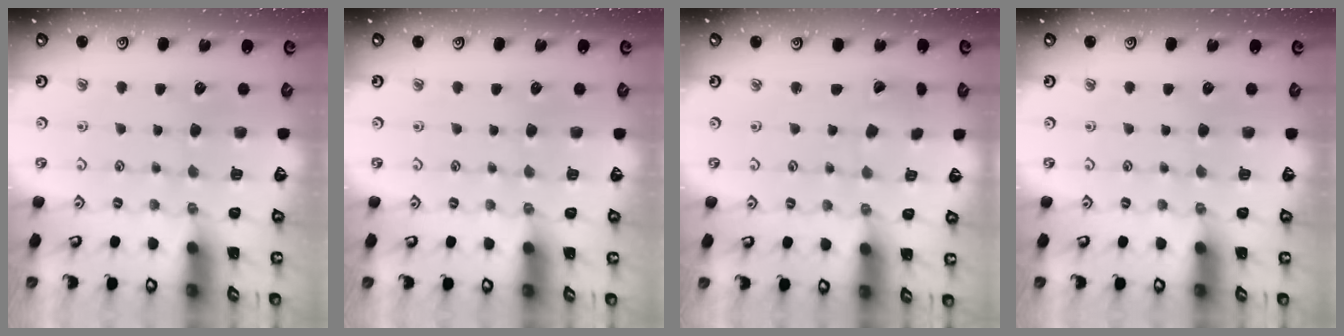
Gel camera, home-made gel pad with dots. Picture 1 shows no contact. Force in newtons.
{"total": 0.0}
{"total": 2.4, "press": 2.4, "slide": 0.2}
{"total": 0.0}